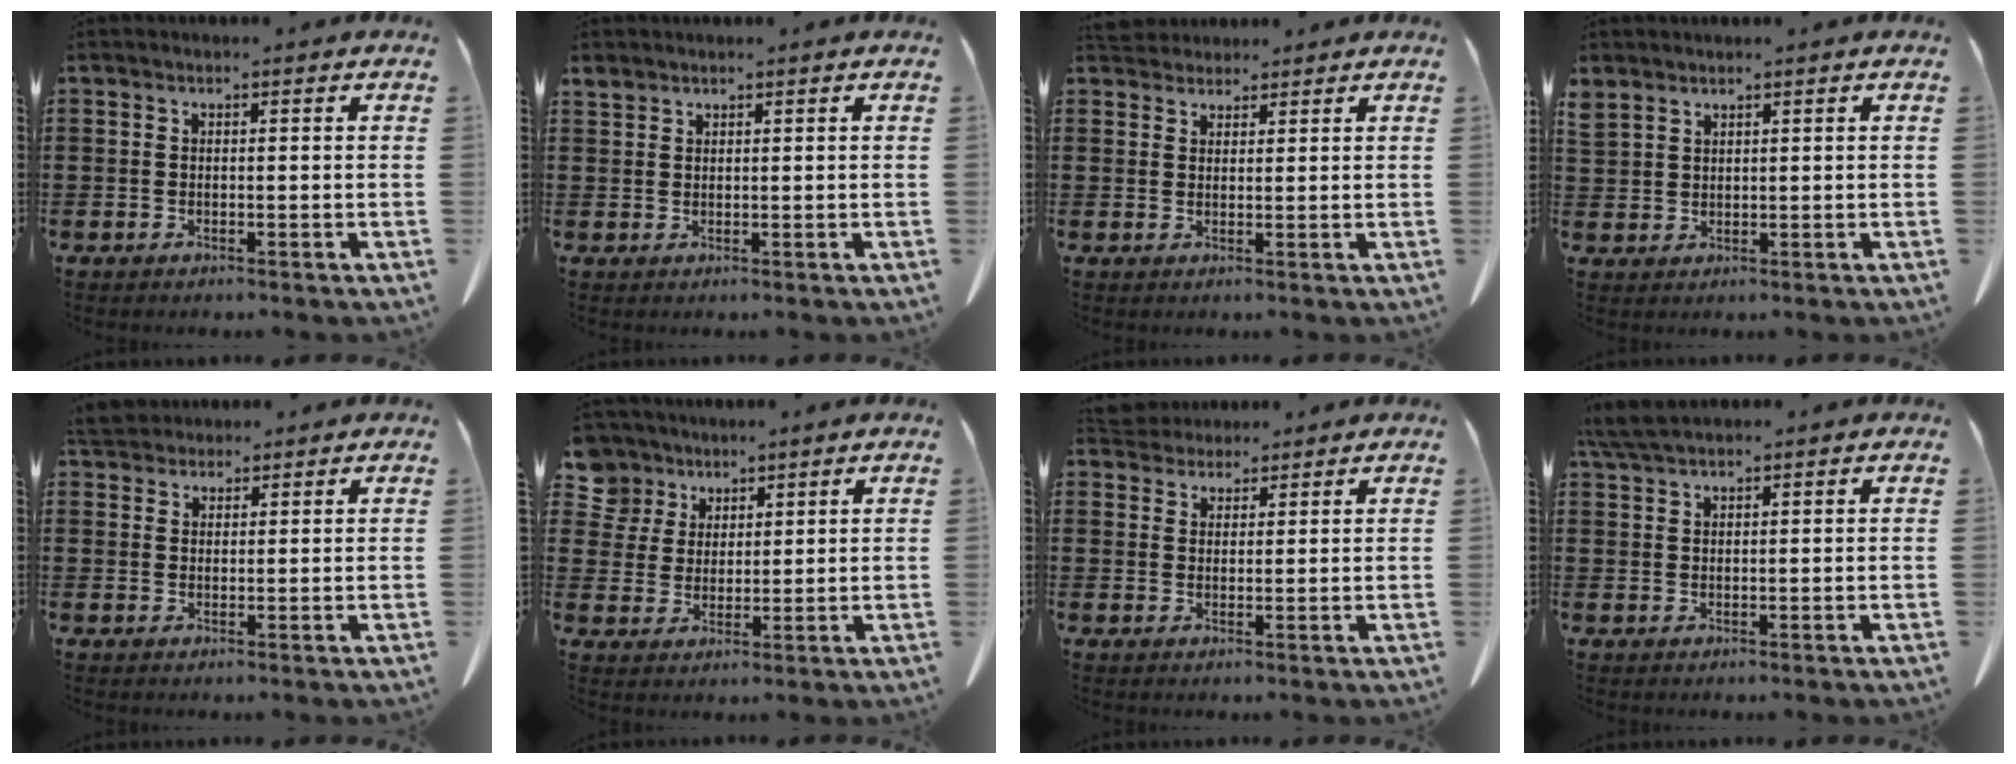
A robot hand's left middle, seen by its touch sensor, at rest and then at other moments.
{"total": 1.4, "force": [1.2, 0.4, 0.4], "torque": [-0.011, 0.001, 0.024]}
{"total": 3.0, "force": [2.9, 0.9, 0.4], "torque": [-0.016, -0.003, 0.056]}
{"total": 1.9, "force": [1.8, 0.6, 0.1], "torque": [-0.008, -0.001, 0.037]}
{"total": 3.6, "force": [3.3, 1.1, 0.8], "torque": [-0.026, -0.002, 0.064]}
{"total": 5.7, "force": [4.0, 4.1, 0.3], "torque": [-0.032, -0.010, 0.073]}
{"total": 3.2, "force": [3.0, 0.9, -0.1], "torque": [-0.010, -0.004, 0.058]}
{"total": 3.8, "force": [3.2, 0.6, 2.0], "torque": [-0.048, -0.001, 0.061]}